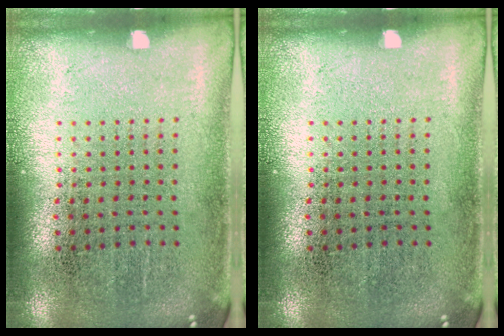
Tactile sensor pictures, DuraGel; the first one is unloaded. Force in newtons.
{"total": 0.0}